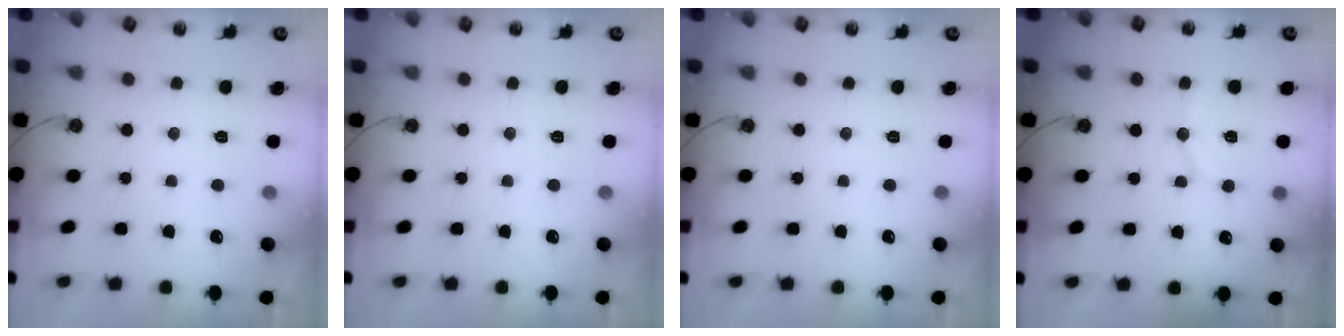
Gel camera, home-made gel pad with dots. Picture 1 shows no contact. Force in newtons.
{"total": 0.0}
{"total": 0.0}
{"total": 7.1, "press": 6.9, "slide": 1.8}